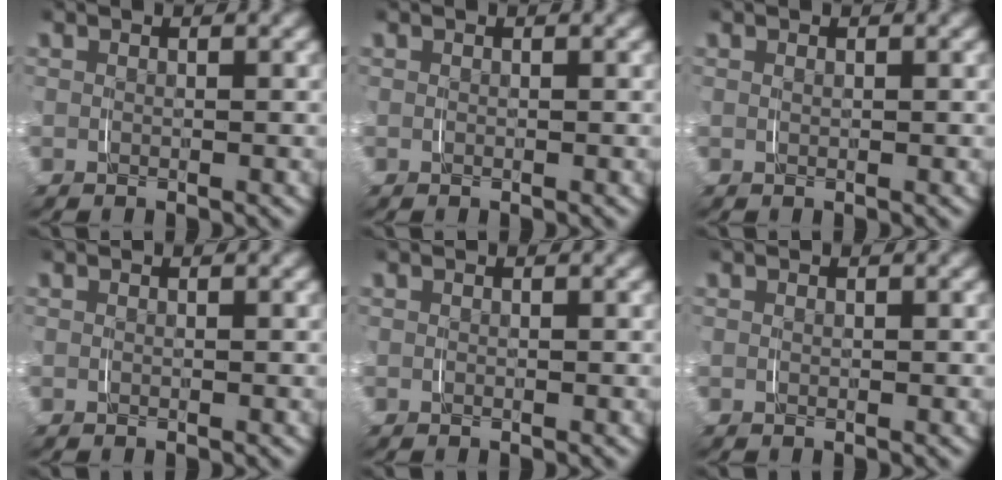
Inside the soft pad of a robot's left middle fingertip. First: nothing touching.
{"total": 0.0}
{"total": 0.7, "force": [0.4, -0.6, -0.2], "torque": [0.012, 0.004, 0.006]}
{"total": 0.0}
{"total": 0.0}
{"total": 0.0}